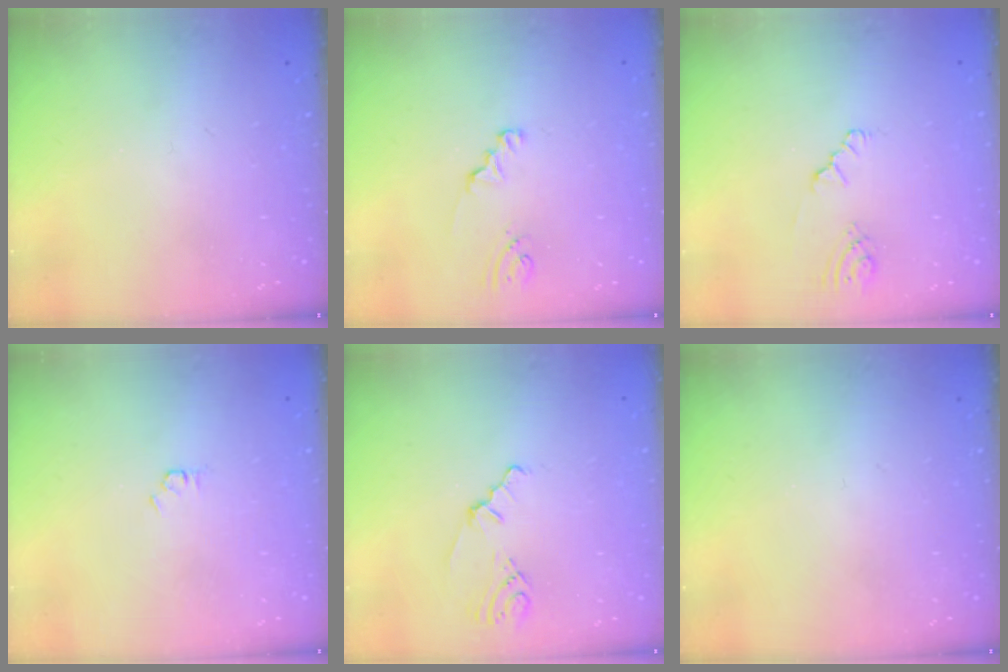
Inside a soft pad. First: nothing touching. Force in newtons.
{"total": 1.8, "press": 1.8, "slide": 0.2}
{"total": 2.5, "press": 2.5, "slide": 0.4}
{"total": 1.5, "press": 1.5, "slide": 0.2}
{"total": 1.5, "press": 1.4, "slide": 0.7}
{"total": 0.0}